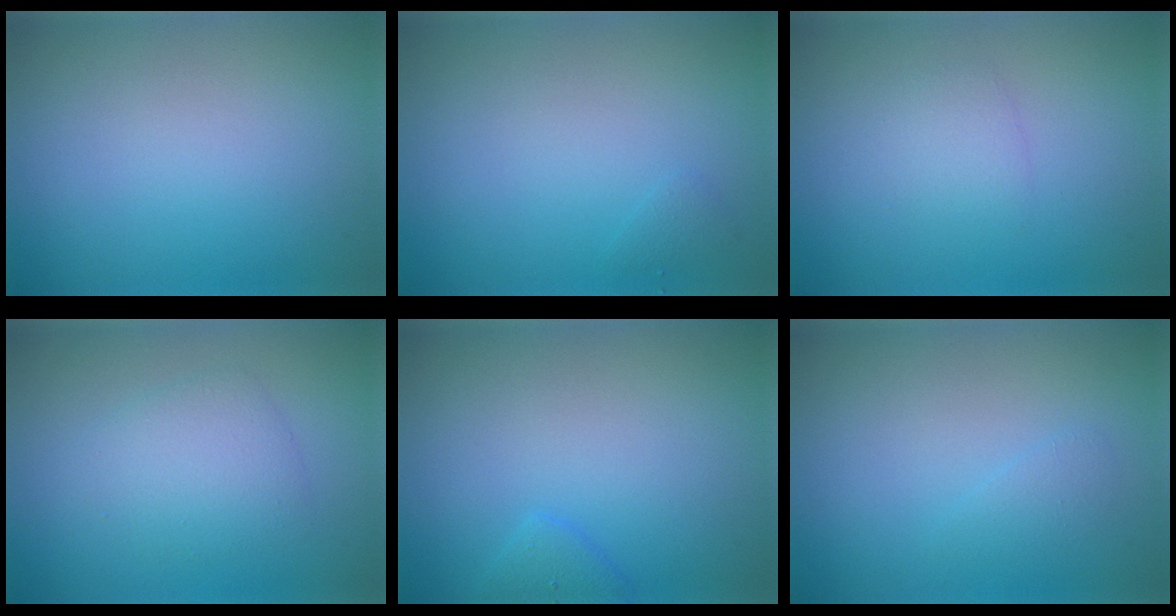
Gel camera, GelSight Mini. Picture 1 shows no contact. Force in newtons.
{"total": 0.5, "press": 0.5, "slide": 0.1}
{"total": 1.4, "press": 1.4, "slide": 0.1}
{"total": 2.9, "press": 2.9, "slide": 0.1}
{"total": 1.2, "press": 1.2, "slide": 0.1}
{"total": 0.9, "press": 0.9, "slide": 0.1}